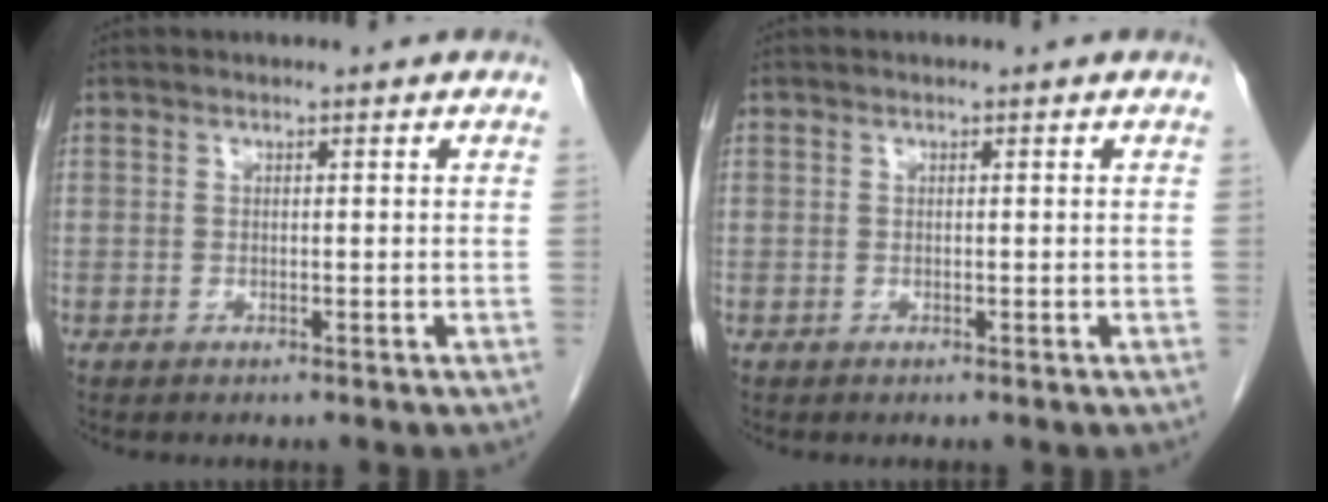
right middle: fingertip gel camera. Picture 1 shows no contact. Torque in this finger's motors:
{"motor_torque": [-0.01, 0.16, -0.02, -0.01]}